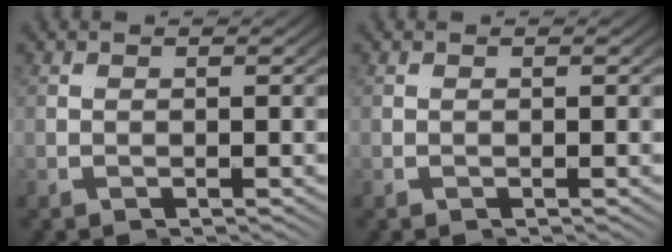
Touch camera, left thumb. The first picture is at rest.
{"total": 0.0}